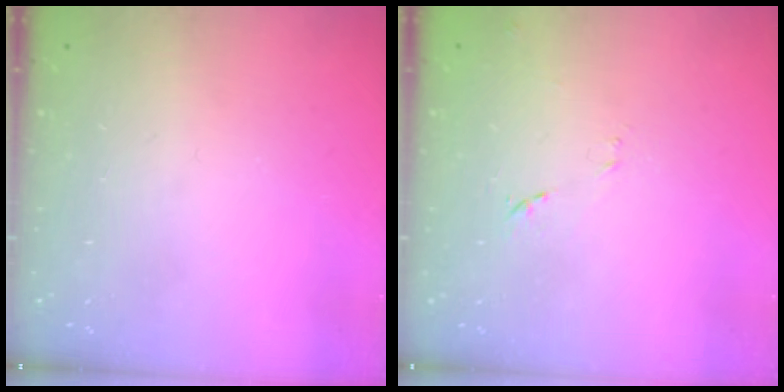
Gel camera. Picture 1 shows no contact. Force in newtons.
{"total": 7.1, "press": 7.1, "slide": 0.6}